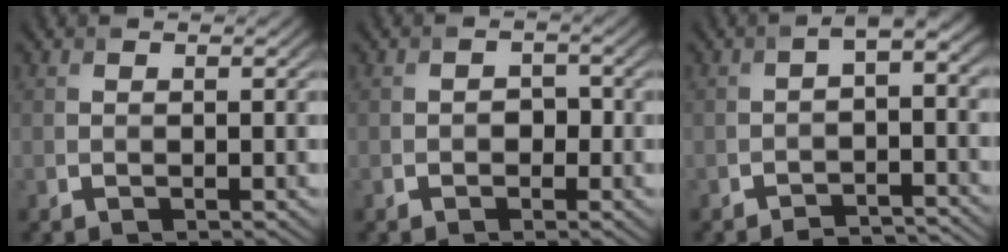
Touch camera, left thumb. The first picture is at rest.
{"total": 1.6, "force": [-0.4, 1.3, 0.9], "torque": [-0.013, -0.002, -0.007]}
{"total": 4.9, "force": [-2.7, 1.4, 3.8], "torque": [-0.051, -0.004, -0.045]}